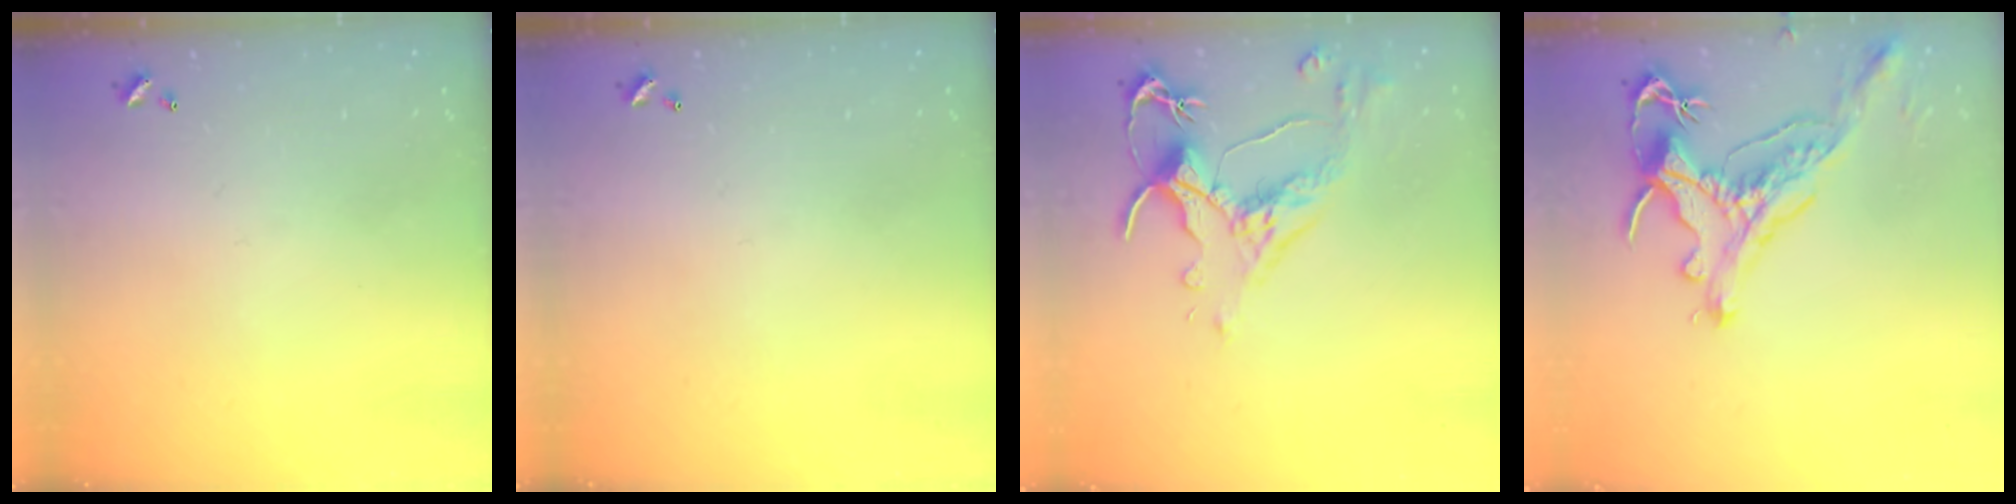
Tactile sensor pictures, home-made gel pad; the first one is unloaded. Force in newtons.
{"total": 0.0}
{"total": 2.5, "press": 2.1, "slide": 1.2}
{"total": 1.2, "press": 0.9, "slide": 0.9}